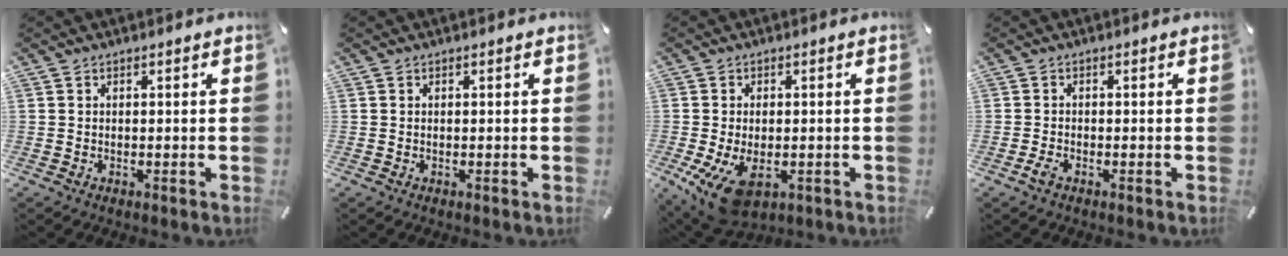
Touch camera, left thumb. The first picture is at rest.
{"total": 0.0}
{"total": 7.9, "force": [-2.2, 4.7, 5.9], "torque": [-0.122, -0.005, -0.036]}
{"total": 1.3, "force": [-0.8, 0.7, 0.9], "torque": [-0.015, 0.003, -0.015]}